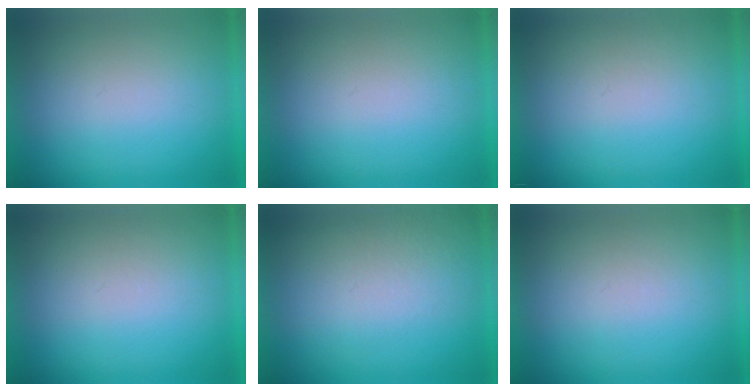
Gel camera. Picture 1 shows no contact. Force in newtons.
{"total": 0.0}
{"total": 1.5}
{"total": 1.1}
{"total": 3.6}
{"total": 1.2}